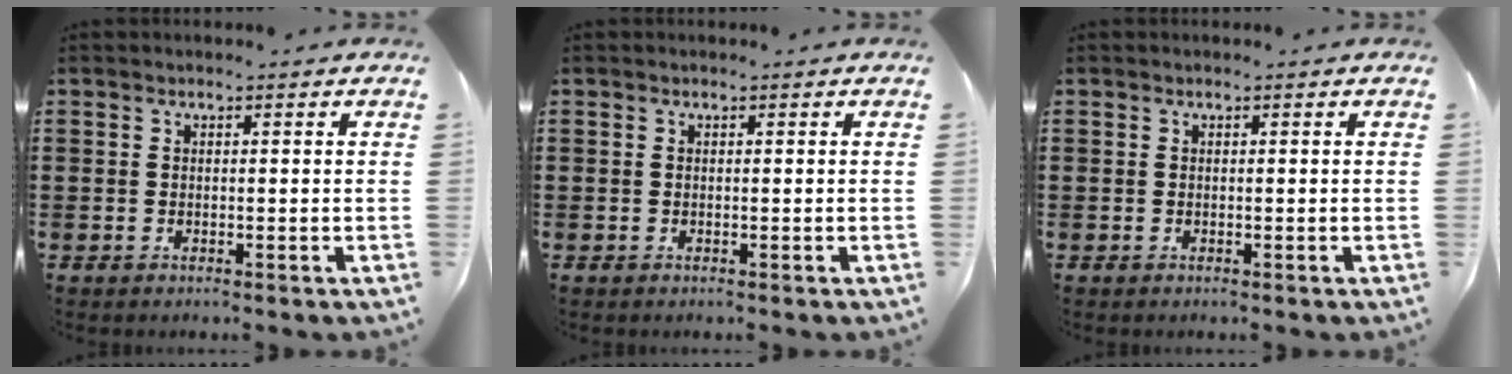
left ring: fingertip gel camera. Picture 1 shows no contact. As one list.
[{"total": 0.0}, {"total": 0.0}]